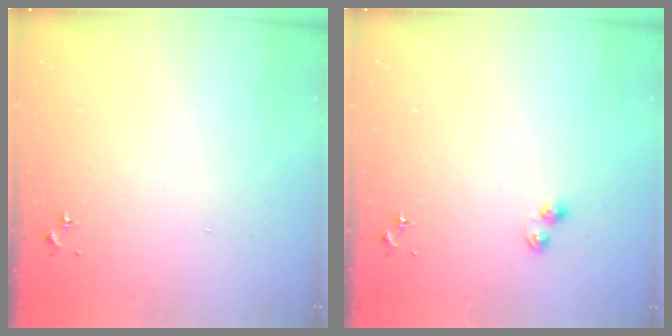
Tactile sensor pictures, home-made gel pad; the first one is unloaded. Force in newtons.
{"total": 3.8, "press": 3.8, "slide": 0.4}